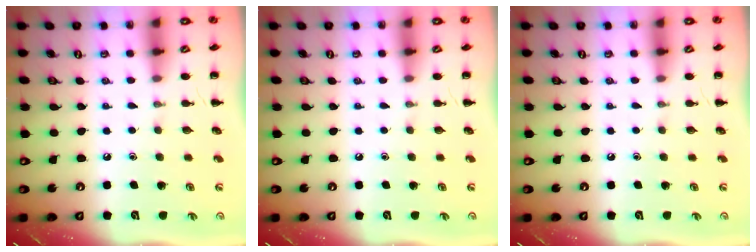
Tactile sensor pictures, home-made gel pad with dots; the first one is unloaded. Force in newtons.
{"total": 0.0}
{"total": 0.0}